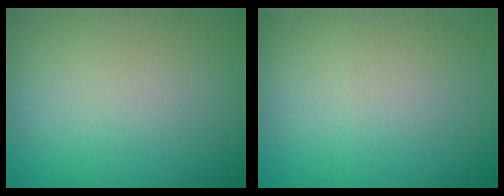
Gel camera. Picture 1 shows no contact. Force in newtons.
{"total": 0.0}